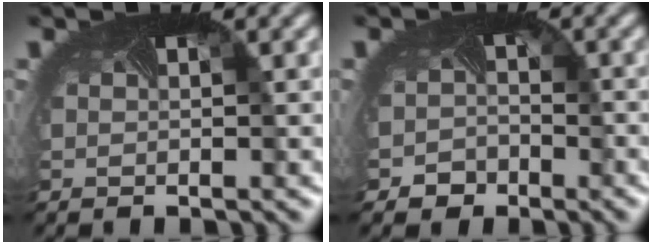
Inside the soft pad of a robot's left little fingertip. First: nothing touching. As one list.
[{"total": 2.6, "force": [-1.8, 2.0, 0.1], "torque": [0.002, -0.009, -0.032]}]